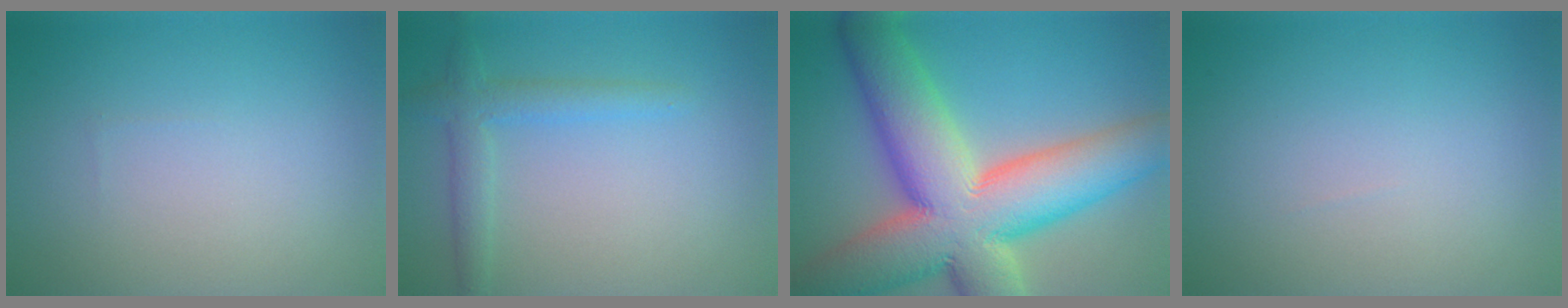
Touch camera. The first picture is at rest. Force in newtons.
{"total": 2.7, "press": 2.7, "slide": 0.1}
{"total": 16.2, "press": 16.1, "slide": 1.4}
{"total": 0.0}